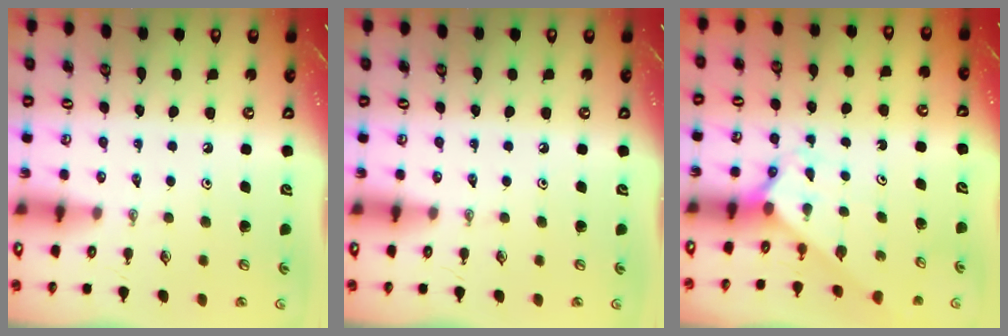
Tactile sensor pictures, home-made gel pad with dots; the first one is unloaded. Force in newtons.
{"total": 0.0}
{"total": 2.1, "press": 2.1, "slide": 0.1}